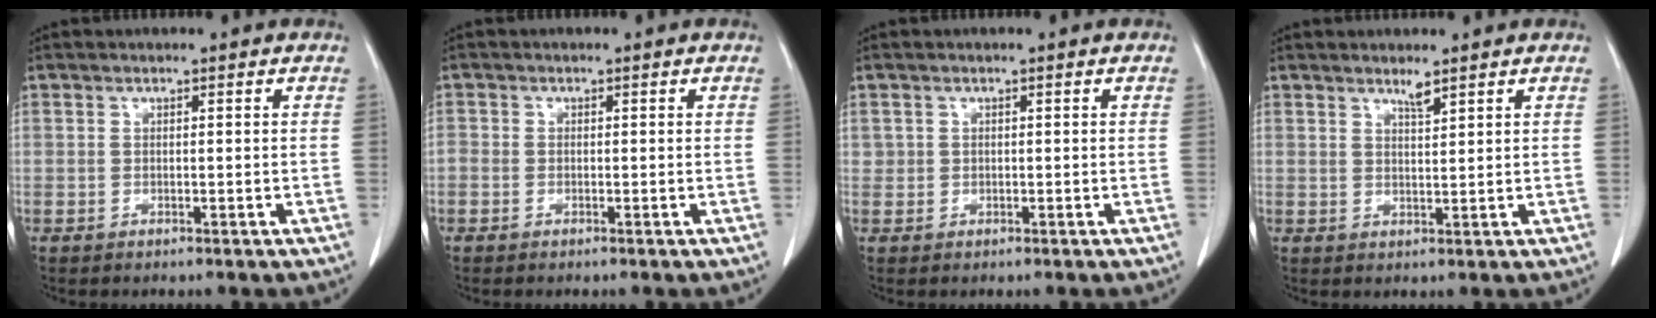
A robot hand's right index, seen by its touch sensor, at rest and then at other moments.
{"total": 1.0, "force": [-0.4, 0.7, 0.5], "torque": [-0.012, -0.001, -0.012]}
{"total": 0.7, "force": [0.2, 0.7, 0.1], "torque": [0.008, 0.004, 0.001]}
{"total": 1.7, "force": [1.5, -0.1, 0.9], "torque": [-0.018, -0.006, 0.028]}